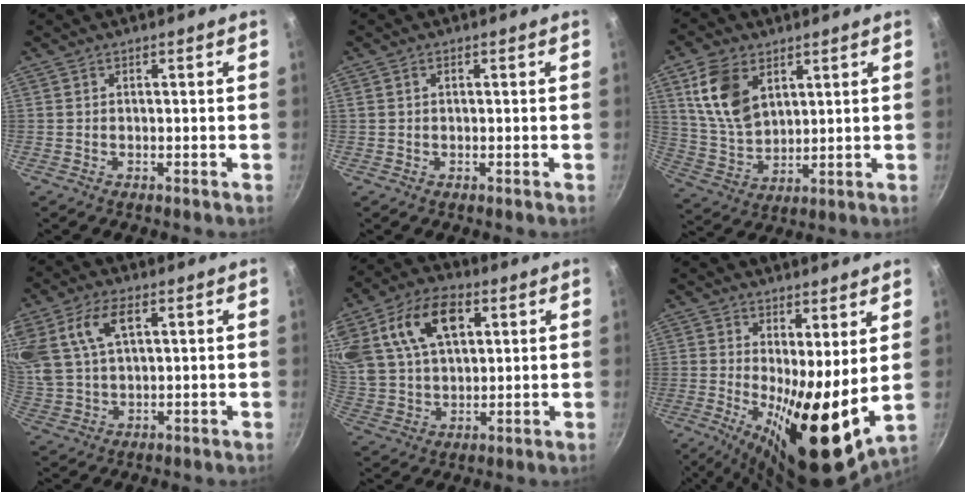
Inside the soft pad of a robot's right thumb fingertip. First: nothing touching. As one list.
[{"total": 0.9, "force": [0.3, 0.5, 0.6], "torque": [-0.010, 0.004, 0.005]}, {"total": 12.5, "force": [5.3, 7.8, 8.2], "torque": [-0.142, -0.025, 0.113]}, {"total": 12.1, "force": [4.6, 6.4, 9.2], "torque": [-0.182, 0.004, 0.093]}, {"total": 18.4, "force": [6.8, 11.4, 12.8], "torque": [-0.229, 0.002, 0.125]}, {"total": 15.2, "force": [1.4, 4.9, 14.4], "torque": [-0.210, -0.042, 0.027]}]